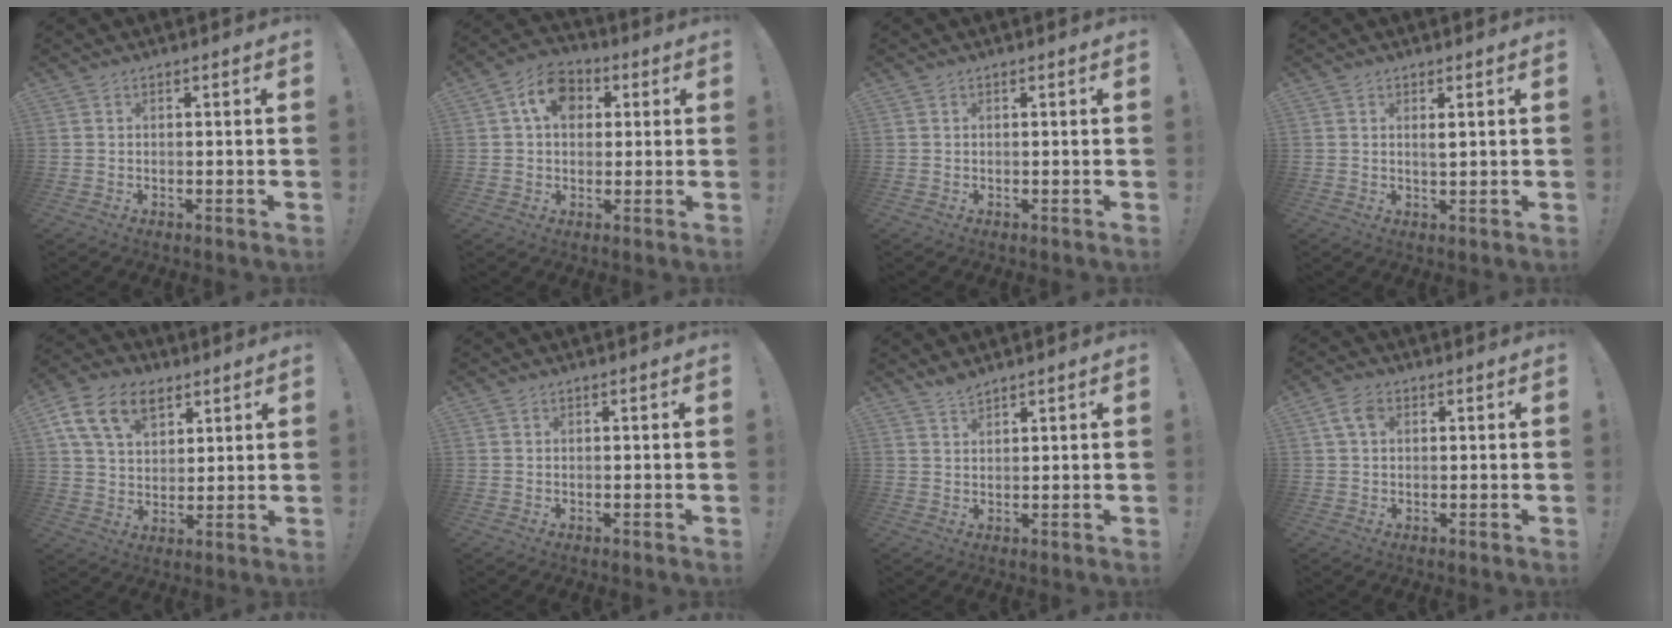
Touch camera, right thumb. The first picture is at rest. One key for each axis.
{"total": 10.5, "fx": 3.7, "fy": 7.6, "fz": 6.2, "tx": -0.096, "ty": 0.000, "tz": 0.068}
{"total": 0.0}
{"total": 1.6, "fx": 0.6, "fy": 0.2, "fz": 1.5, "tx": -0.021, "ty": -0.005, "tz": 0.007}
{"total": 15.1, "fx": 7.5, "fy": 9.8, "fz": 8.6, "tx": -0.138, "ty": -0.022, "tz": 0.142}
{"total": 0.0}
{"total": 2.4, "fx": 2.2, "fy": 0.5, "fz": 0.7, "tx": -0.013, "ty": -0.014, "tz": 0.041}
{"total": 5.0, "fx": 1.6, "fy": 3.1, "fz": 3.6, "tx": -0.067, "ty": 0.009, "tz": 0.033}